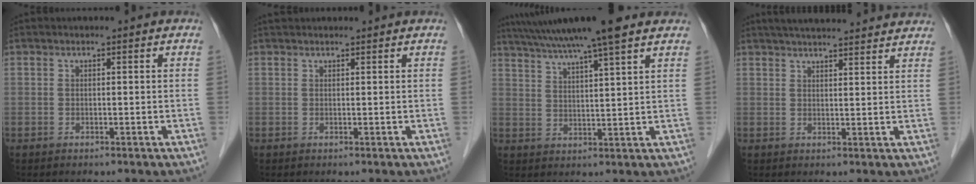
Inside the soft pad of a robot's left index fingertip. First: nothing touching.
{"total": 2.5, "force": [2.4, 0.5, 0.7], "torque": [-0.009, 0.033, 0.038]}
{"total": 14.1, "force": [11.4, -0.2, 8.2], "torque": [-0.147, 0.027, 0.173]}
{"total": 14.2, "force": [13.0, 1.7, 5.6], "torque": [-0.084, 0.039, 0.169]}